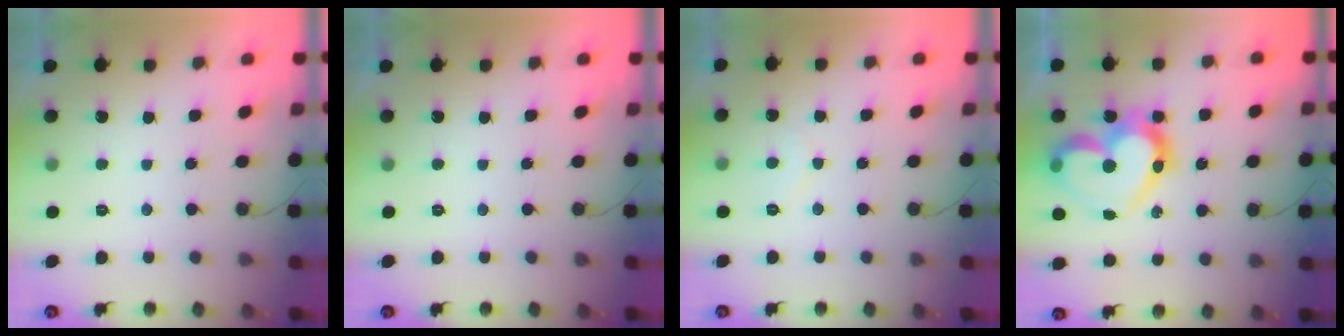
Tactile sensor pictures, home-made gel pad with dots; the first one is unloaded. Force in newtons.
{"total": 0.0}
{"total": 4.9, "press": 4.8, "slide": 0.3}
{"total": 19.2, "press": 19.1, "slide": 2.1}